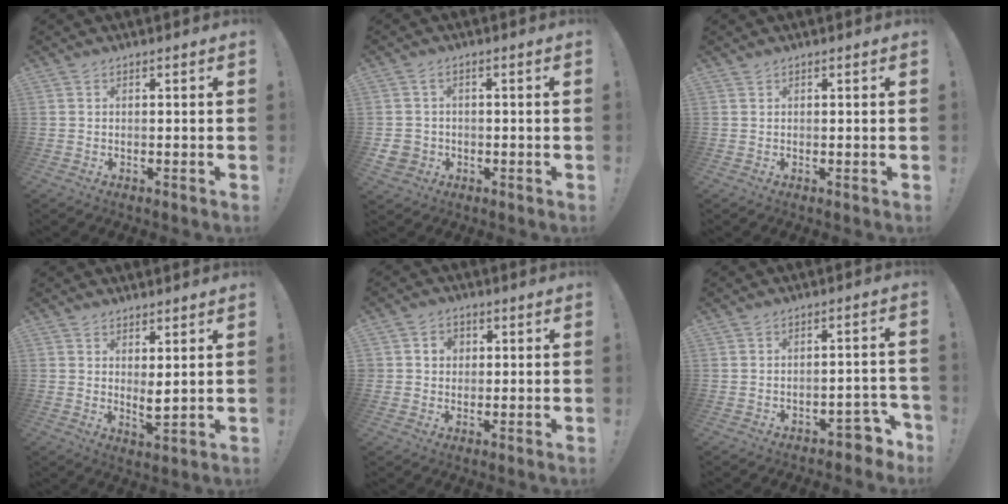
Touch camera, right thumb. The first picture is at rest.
{"total": 4.4, "force": [-0.5, 4.0, 1.6], "torque": [-0.049, 0.006, -0.005]}
{"total": 0.5, "force": [0.4, 0.3, -0.2], "torque": [-0.003, 0.002, 0.009]}
{"total": 3.9, "force": [2.4, 1.1, 3.0], "torque": [-0.040, -0.022, 0.043]}
{"total": 4.3, "force": [0.9, 4.0, 1.1], "torque": [-0.020, 0.004, 0.016]}
{"total": 6.3, "force": [-4.0, 3.2, 3.7], "torque": [-0.042, 0.029, -0.065]}